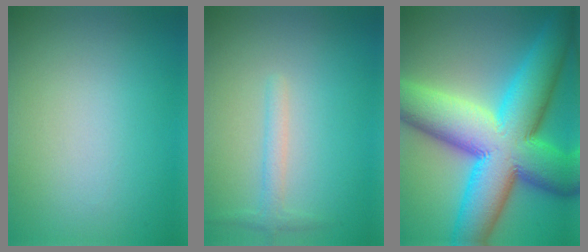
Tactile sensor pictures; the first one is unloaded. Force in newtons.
{"total": 1.5, "press": 1.5, "slide": 0.0}
{"total": 16.0, "press": 16.0, "slide": 0.1}